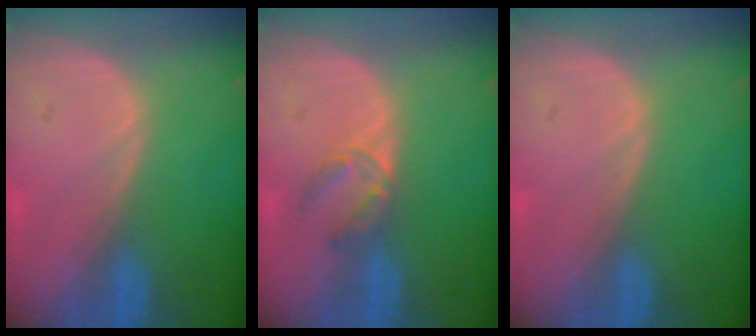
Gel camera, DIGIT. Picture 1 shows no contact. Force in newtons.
{"total": 3.4, "press": 3.2, "slide": 1.0}
{"total": 0.0}